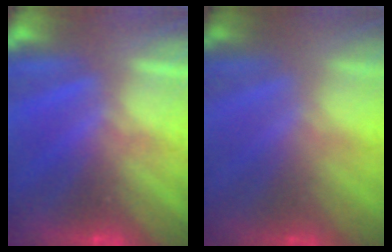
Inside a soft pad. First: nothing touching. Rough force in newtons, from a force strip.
{"total": 1.6}